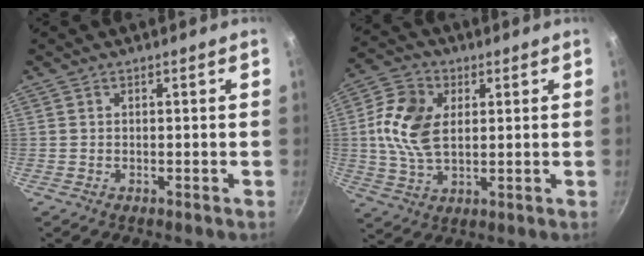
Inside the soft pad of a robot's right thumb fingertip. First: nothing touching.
{"total": 11.6, "force": [2.0, 7.5, 8.6], "torque": [-0.154, 0.003, 0.032]}